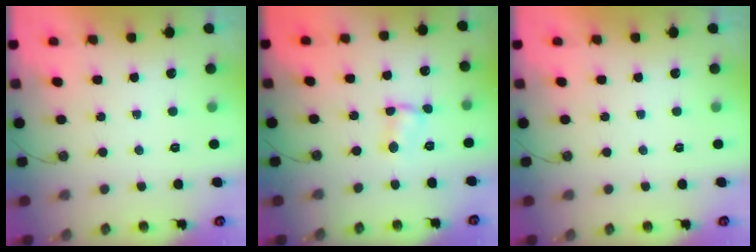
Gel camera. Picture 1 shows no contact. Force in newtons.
{"total": 1.8, "press": 1.8, "slide": 0.1}
{"total": 0.0}